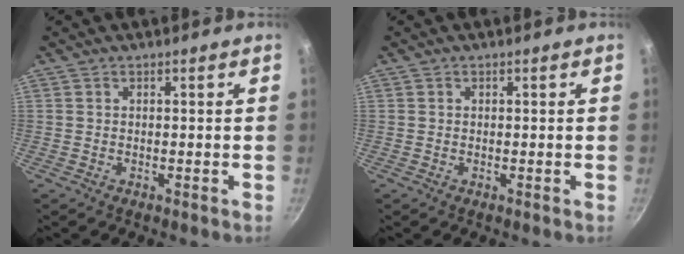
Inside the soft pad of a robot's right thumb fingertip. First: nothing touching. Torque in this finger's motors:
{"motor_torque": [-0.33, 0.04, -0.28, 0.13, 0.03]}